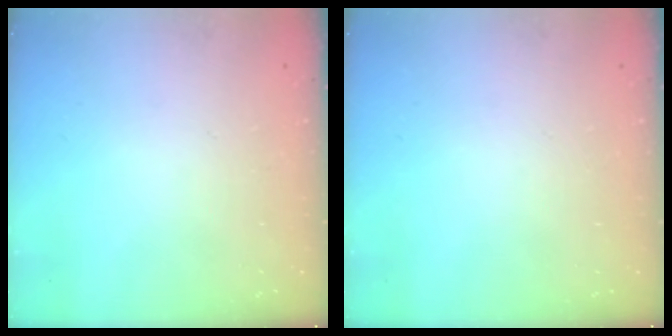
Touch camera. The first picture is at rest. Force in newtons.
{"total": 0.0}